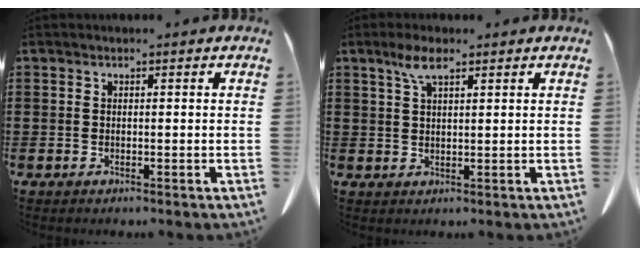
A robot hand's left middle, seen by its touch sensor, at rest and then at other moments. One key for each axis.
{"total": 4.3, "fx": 2.4, "fy": 1.2, "fz": 3.3, "tx": -0.072, "ty": 0.004, "tz": 0.044}